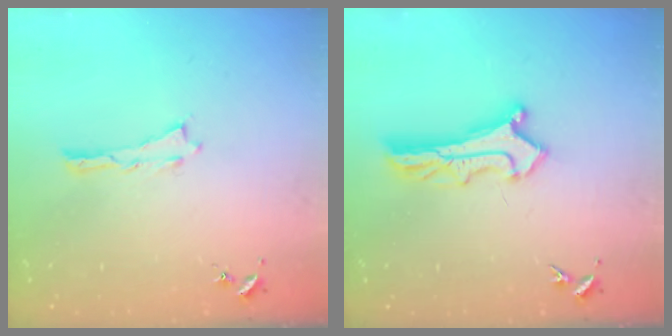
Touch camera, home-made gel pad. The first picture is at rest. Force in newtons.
{"total": 4.3, "press": 4.3, "slide": 0.4}